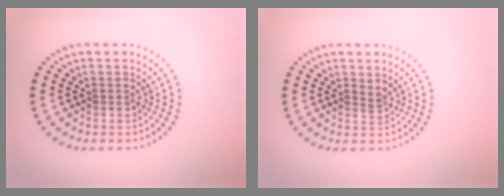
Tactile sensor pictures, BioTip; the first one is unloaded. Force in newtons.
{"total": 0.6, "press": 0.2, "slide": 0.5}